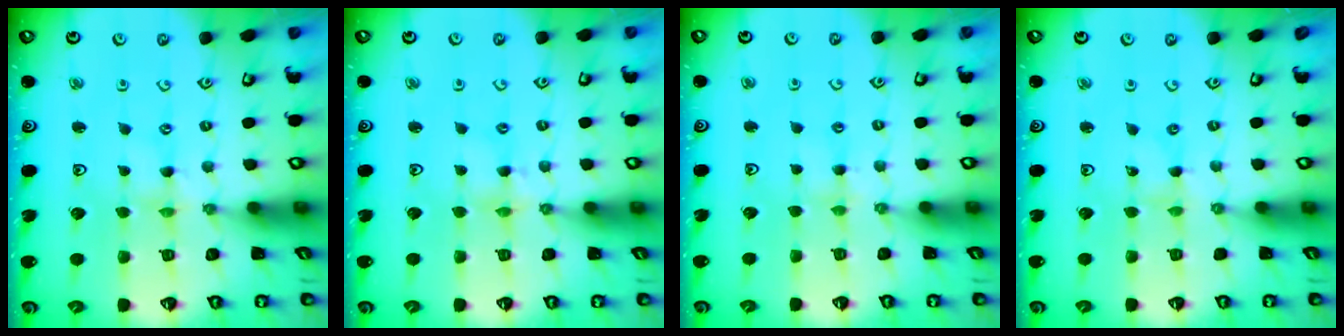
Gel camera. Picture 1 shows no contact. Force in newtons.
{"total": 5.0, "press": 5.0, "slide": 0.4}
{"total": 2.8, "press": 2.8, "slide": 0.4}
{"total": 0.0}